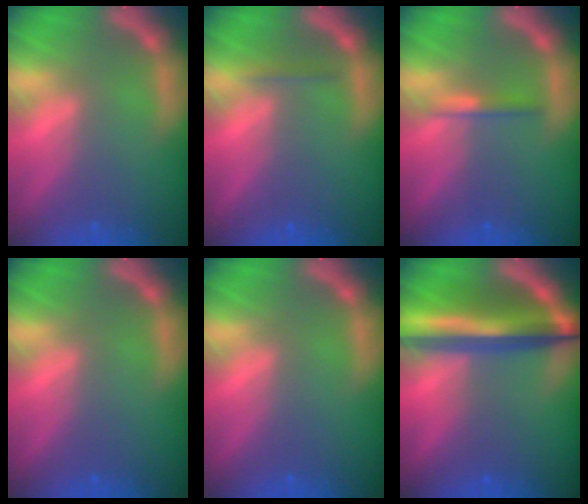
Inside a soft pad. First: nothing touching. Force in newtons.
{"total": 0.9}
{"total": 1.4}
{"total": 0.0}
{"total": 0.0}
{"total": 9.4}